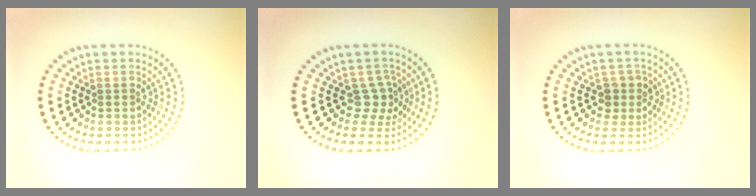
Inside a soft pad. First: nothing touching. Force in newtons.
{"total": 2.1, "press": 1.4, "slide": 1.6}
{"total": 2.0, "press": 1.6, "slide": 1.2}